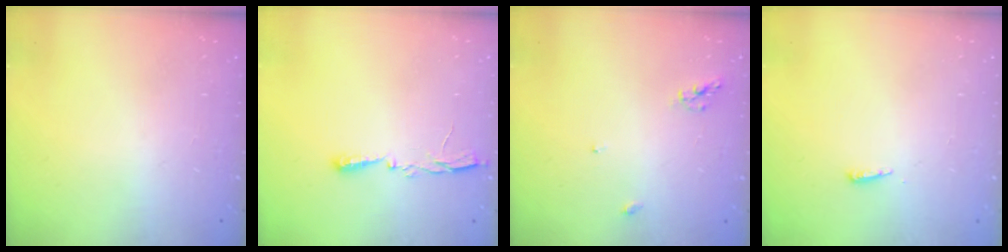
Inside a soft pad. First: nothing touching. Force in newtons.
{"total": 5.2, "press": 5.1, "slide": 0.8}
{"total": 5.4, "press": 5.4, "slide": 0.0}
{"total": 3.8, "press": 3.7, "slide": 0.6}